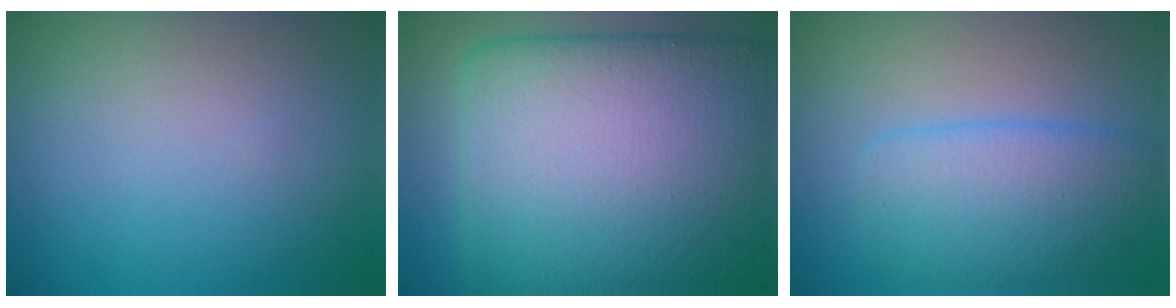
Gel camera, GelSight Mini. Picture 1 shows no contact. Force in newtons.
{"total": 17.9, "press": 17.9, "slide": 0.3}
{"total": 4.4, "press": 4.4, "slide": 0.1}